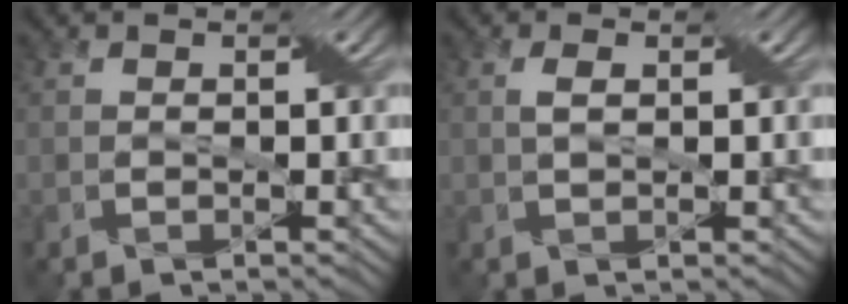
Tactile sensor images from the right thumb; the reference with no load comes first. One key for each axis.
{"total": 1.5, "fx": 0.3, "fy": 0.6, "fz": 1.3, "tx": -0.033, "ty": 0.005, "tz": 0.006}